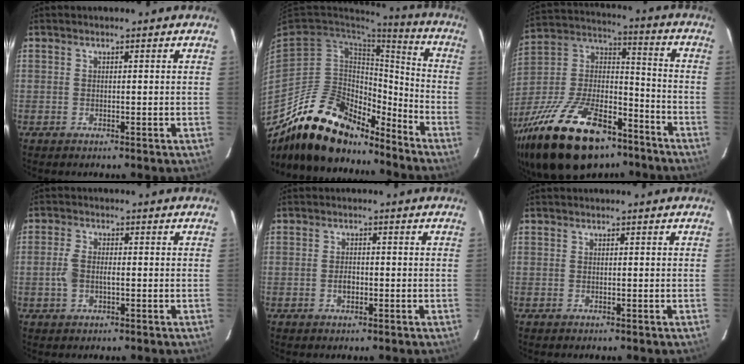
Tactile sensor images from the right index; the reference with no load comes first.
{"total": 20.8, "force": [-16.2, 9.4, 8.9], "torque": [-0.178, 0.022, -0.268]}
{"total": 31.7, "force": [-20.5, 14.4, 19.3], "torque": [-0.391, -0.011, -0.326]}
{"total": 3.9, "force": [-0.8, 2.2, 3.1], "torque": [-0.071, 0.003, -0.011]}
{"total": 2.1, "force": [-0.7, 1.4, 1.5], "torque": [-0.027, 0.003, -0.012]}
{"total": 0.0}